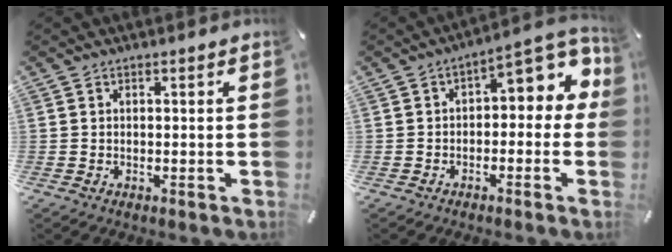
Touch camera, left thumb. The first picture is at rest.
{"total": 8.4, "force": [1.8, 4.4, 7.0], "torque": [-0.083, -0.022, 0.024]}